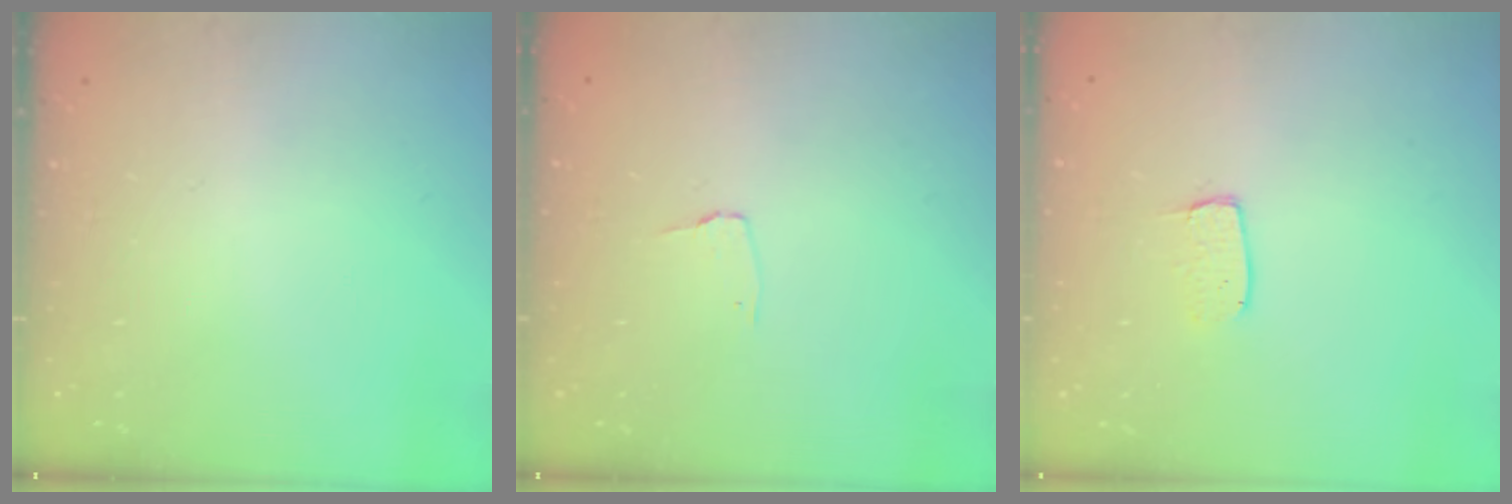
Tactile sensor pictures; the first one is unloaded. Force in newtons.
{"total": 2.7, "press": 2.7, "slide": 0.3}
{"total": 3.6, "press": 3.6, "slide": 0.2}